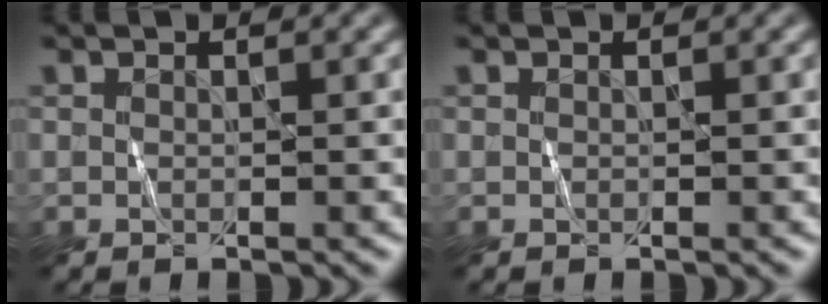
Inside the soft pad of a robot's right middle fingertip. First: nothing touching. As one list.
[{"total": 0.0}]